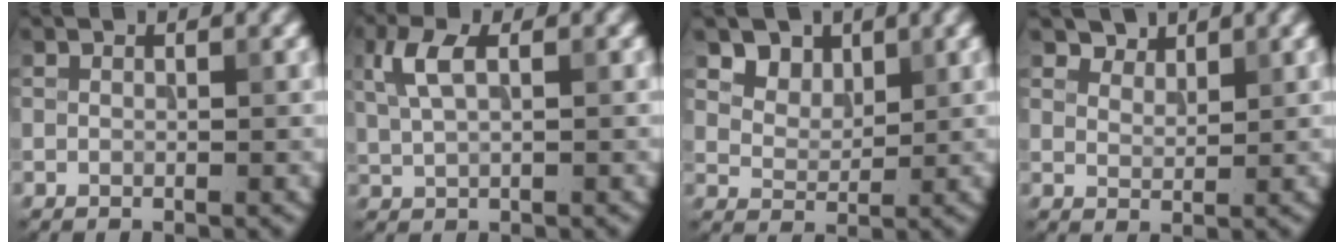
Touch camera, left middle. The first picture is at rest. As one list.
[{"total": 3.2, "force": [1.1, 1.4, 2.6], "torque": [-0.060, 0.005, 0.024]}, {"total": 3.1, "force": [2.1, 2.1, 1.1], "torque": [-0.030, -0.023, 0.055]}, {"total": 2.4, "force": [2.2, 0.8, 0.3], "torque": [-0.014, -0.005, 0.041]}]